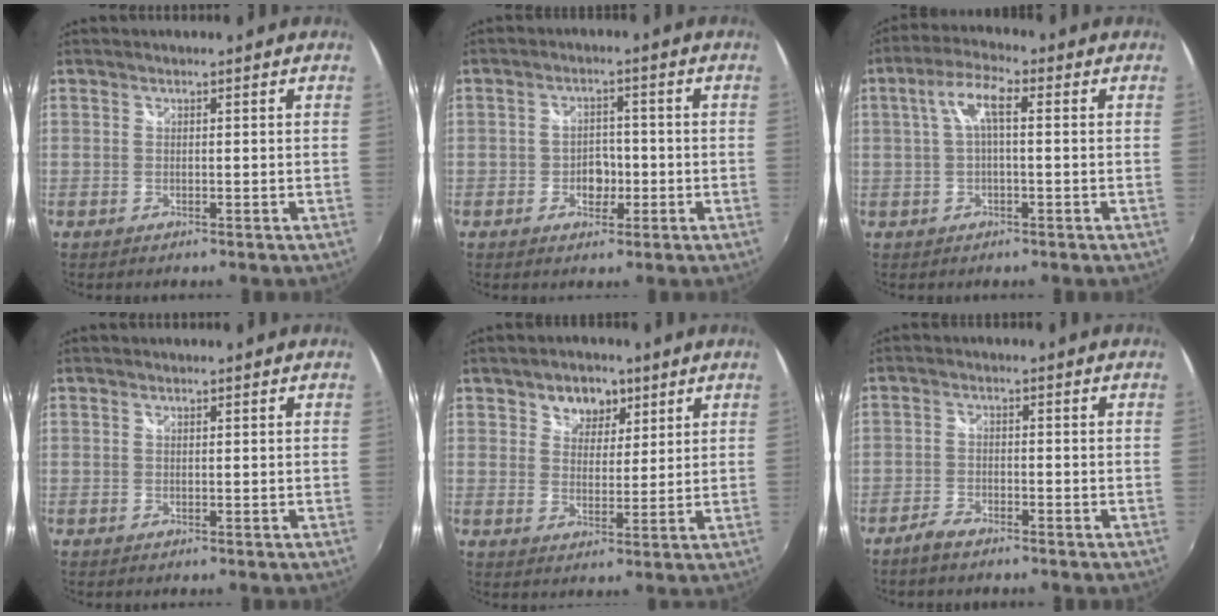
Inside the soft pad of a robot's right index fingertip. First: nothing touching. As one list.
[{"total": 3.7, "force": [-1.3, 2.8, 2.0], "torque": [-0.033, 0.006, -0.019]}, {"total": 5.7, "force": [0.7, 1.6, 5.5], "torque": [-0.106, 0.015, 0.015]}, {"total": 0.0}, {"total": 6.2, "force": [3.5, 4.5, 2.4], "torque": [-0.033, 0.011, 0.058]}, {"total": 3.3, "force": [-2.8, 0.9, 1.4], "torque": [-0.046, -0.001, -0.059]}]